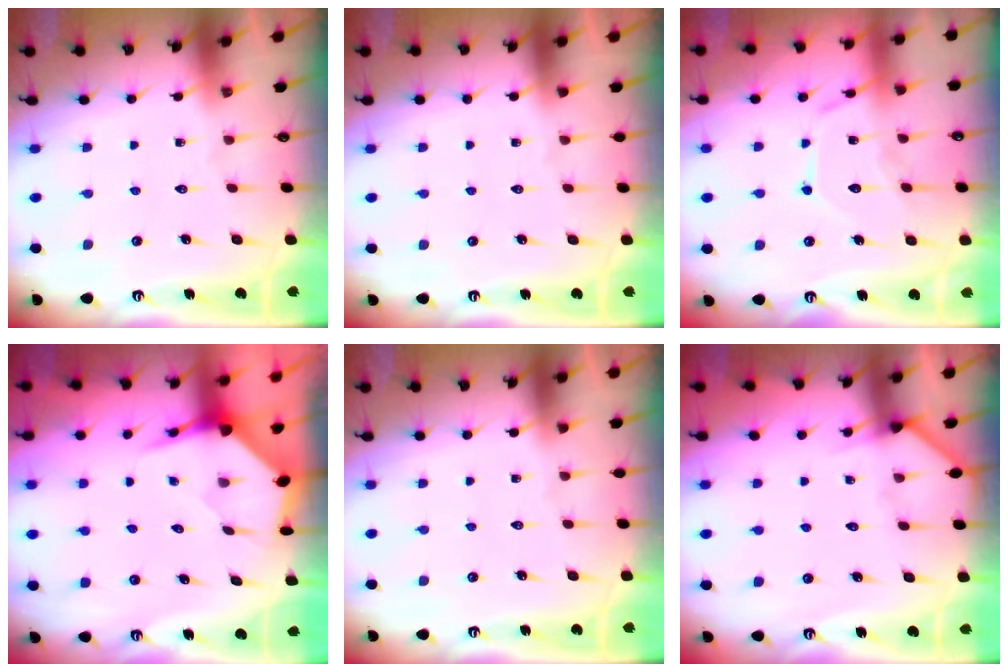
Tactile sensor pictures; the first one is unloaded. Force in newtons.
{"total": 0.0}
{"total": 12.4, "press": 12.4, "slide": 1.1}
{"total": 4.0, "press": 3.9, "slide": 0.4}
{"total": 0.0}
{"total": 3.0, "press": 3.0, "slide": 0.2}